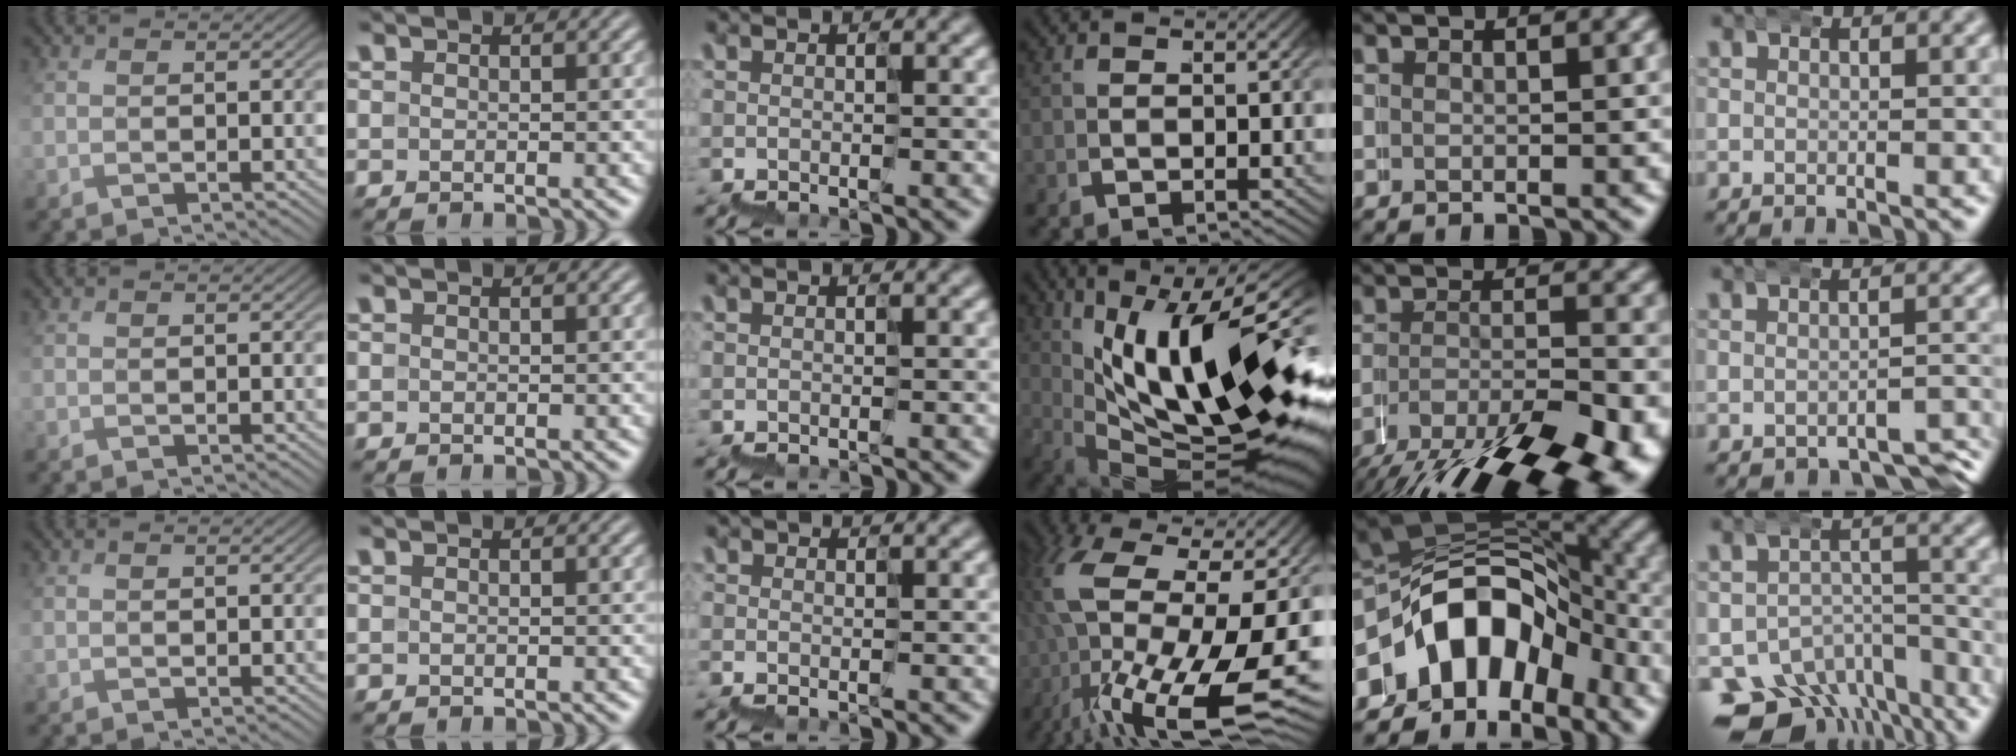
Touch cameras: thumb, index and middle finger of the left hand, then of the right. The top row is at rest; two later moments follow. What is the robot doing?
{"motion": "wrap", "object": "belt"}